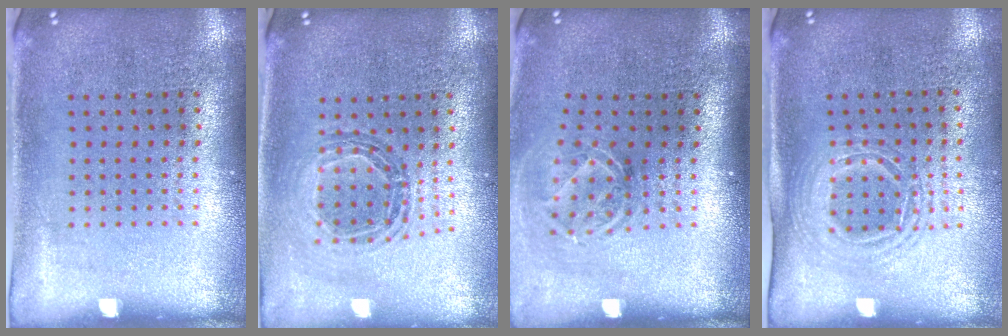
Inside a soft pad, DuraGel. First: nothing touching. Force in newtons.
{"total": 0.8, "press": 0.8, "slide": 0.1}
{"total": 1.8, "press": 1.3, "slide": 1.2}
{"total": 1.5, "press": 1.3, "slide": 0.8}